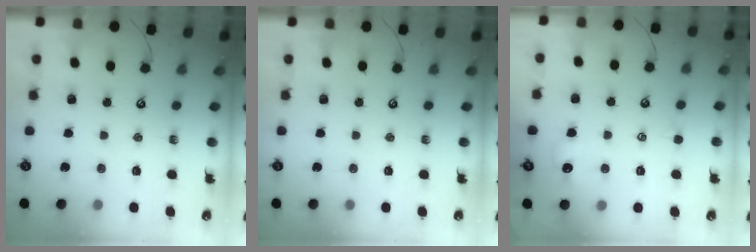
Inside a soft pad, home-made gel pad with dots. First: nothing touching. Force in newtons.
{"total": 0.0}
{"total": 0.5, "press": 0.2, "slide": 0.5}